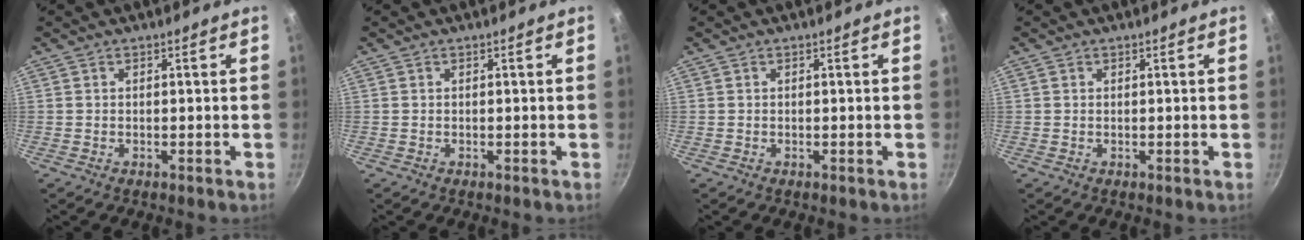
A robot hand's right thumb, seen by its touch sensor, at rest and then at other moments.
{"total": 0.0}
{"total": 0.0}
{"total": 0.0}